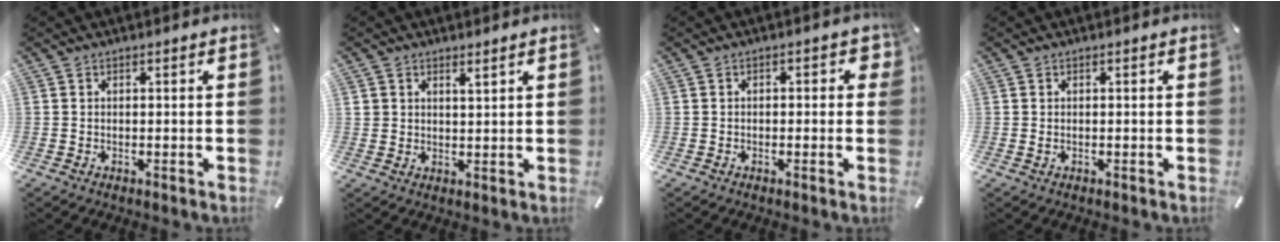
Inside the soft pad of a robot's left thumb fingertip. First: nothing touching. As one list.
[{"total": 2.0, "force": [1.6, 1.2, 0.5], "torque": [-0.010, -0.001, 0.030]}, {"total": 2.3, "force": [-0.6, 1.3, 1.8], "torque": [-0.026, 0.007, -0.014]}, {"total": 0.7, "force": [-0.1, 0.3, 0.6], "torque": [-0.011, 0.000, -0.003]}]